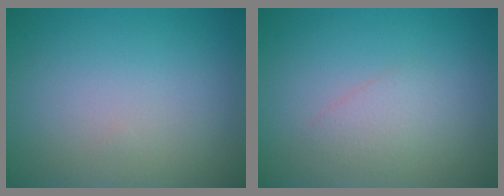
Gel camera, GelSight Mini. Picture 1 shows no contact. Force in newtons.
{"total": 1.4, "press": 1.4, "slide": 0.1}